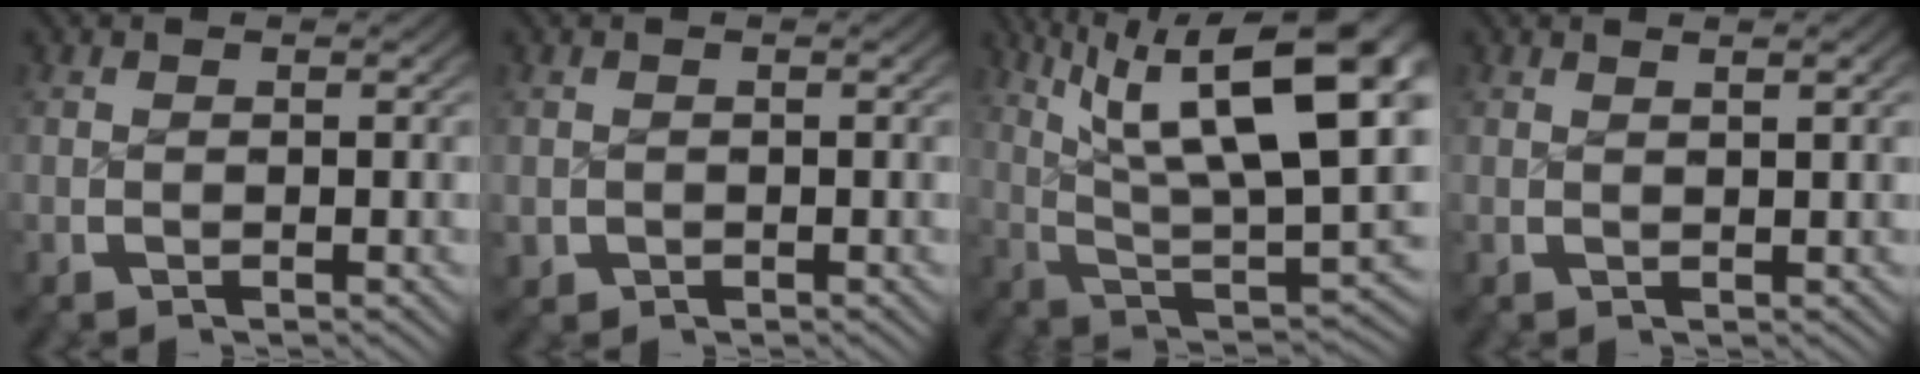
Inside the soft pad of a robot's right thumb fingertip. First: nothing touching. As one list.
[{"total": 1.5, "force": [-0.4, 1.4, 0.3], "torque": [-0.010, -0.013, 0.000]}, {"total": 15.4, "force": [3.3, 7.7, 13.0], "torque": [-0.209, -0.026, 0.066]}, {"total": 1.0, "force": [0.7, -0.1, 0.7], "torque": [-0.009, 0.001, 0.015]}]